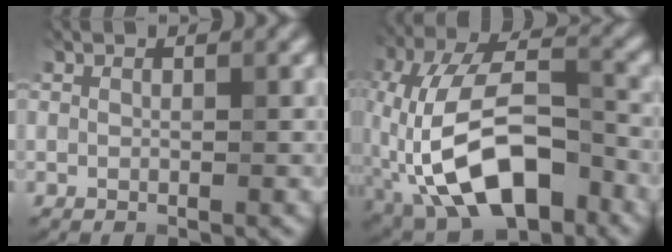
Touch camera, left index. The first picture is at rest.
{"total": 13.2, "force": [-5.5, 6.3, 10.2], "torque": [-0.193, 0.001, -0.101]}